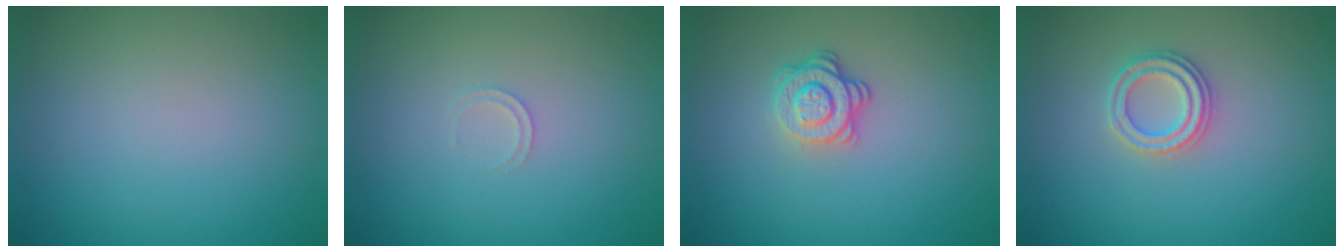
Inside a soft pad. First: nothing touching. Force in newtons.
{"total": 0.7, "press": 0.7, "slide": 0.1}
{"total": 2.9, "press": 2.5, "slide": 1.6}
{"total": 2.2, "press": 2.2, "slide": 0.3}